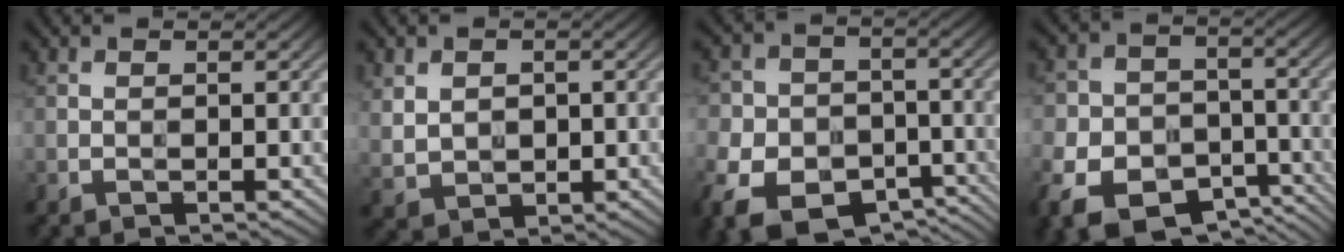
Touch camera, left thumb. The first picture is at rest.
{"total": 4.4, "force": [0.8, 3.5, 2.5], "torque": [-0.066, -0.007, 0.023]}
{"total": 13.3, "force": [-7.4, 9.3, 6.1], "torque": [-0.148, -0.048, -0.119]}
{"total": 13.1, "force": [-7.2, 8.9, 6.3], "torque": [-0.151, -0.039, -0.119]}